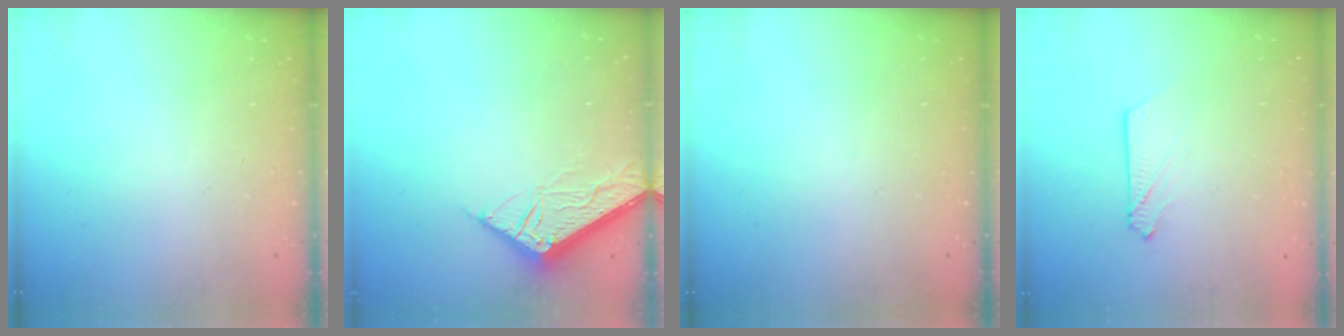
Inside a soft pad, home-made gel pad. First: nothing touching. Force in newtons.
{"total": 7.0, "press": 6.9, "slide": 0.4}
{"total": 0.0}
{"total": 3.0, "press": 3.0, "slide": 0.4}